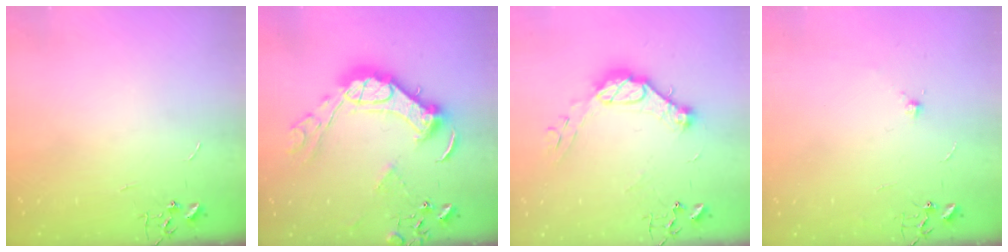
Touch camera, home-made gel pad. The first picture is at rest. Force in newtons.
{"total": 18.4, "press": 18.3, "slide": 1.6}
{"total": 14.4, "press": 14.4, "slide": 1.1}
{"total": 5.6, "press": 5.6, "slide": 0.7}